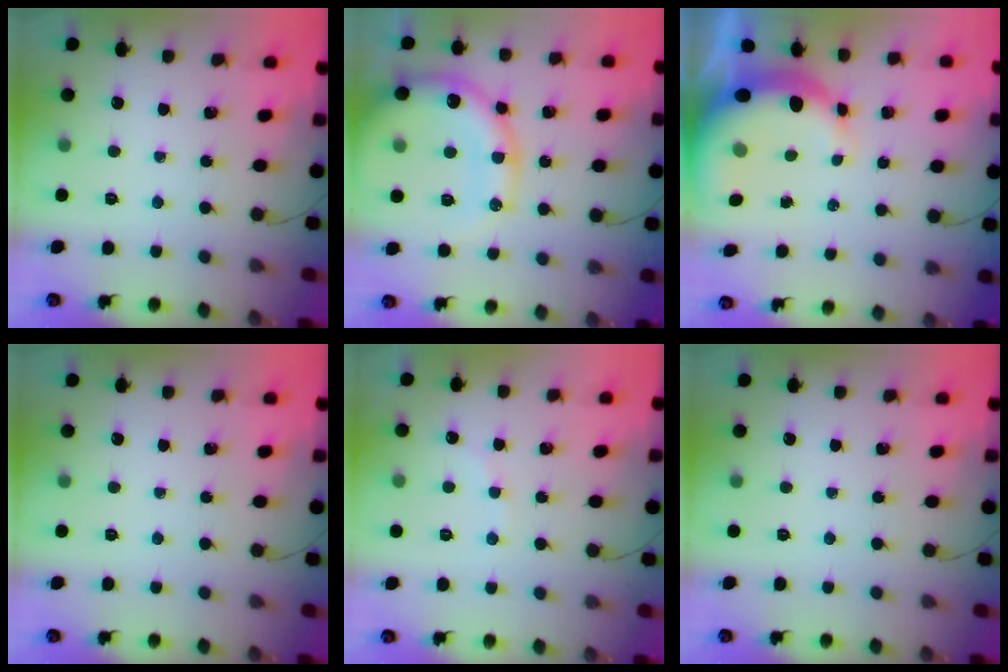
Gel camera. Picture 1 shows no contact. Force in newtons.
{"total": 19.4, "press": 19.0, "slide": 3.5}
{"total": 7.8, "press": 7.5, "slide": 1.9}
{"total": 0.0}
{"total": 4.1, "press": 4.0, "slide": 0.6}
{"total": 0.0}